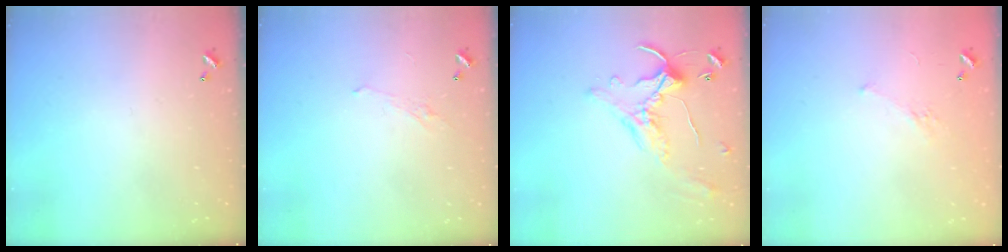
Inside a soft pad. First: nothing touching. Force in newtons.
{"total": 1.1, "press": 0.8, "slide": 0.7}
{"total": 0.9, "press": 0.1, "slide": 0.9}
{"total": 2.8, "press": 2.6, "slide": 1.1}